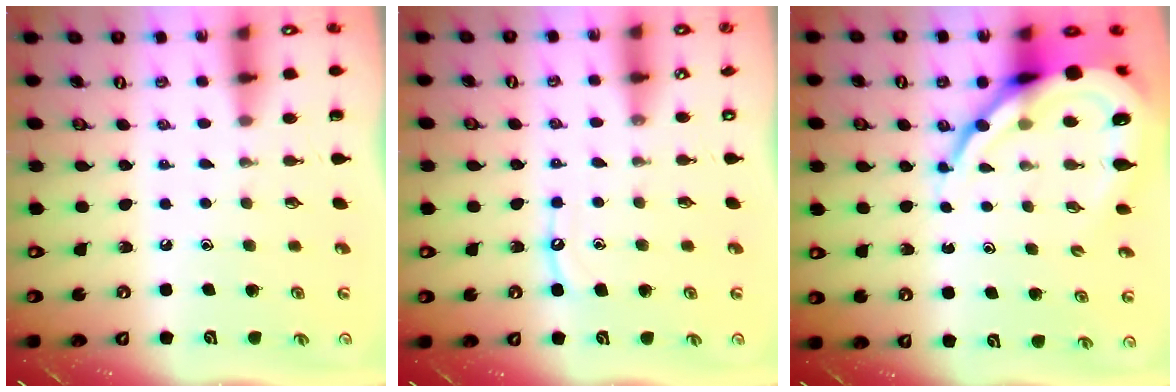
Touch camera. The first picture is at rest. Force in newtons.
{"total": 6.6, "press": 6.6, "slide": 0.7}
{"total": 14.7, "press": 14.6, "slide": 1.7}